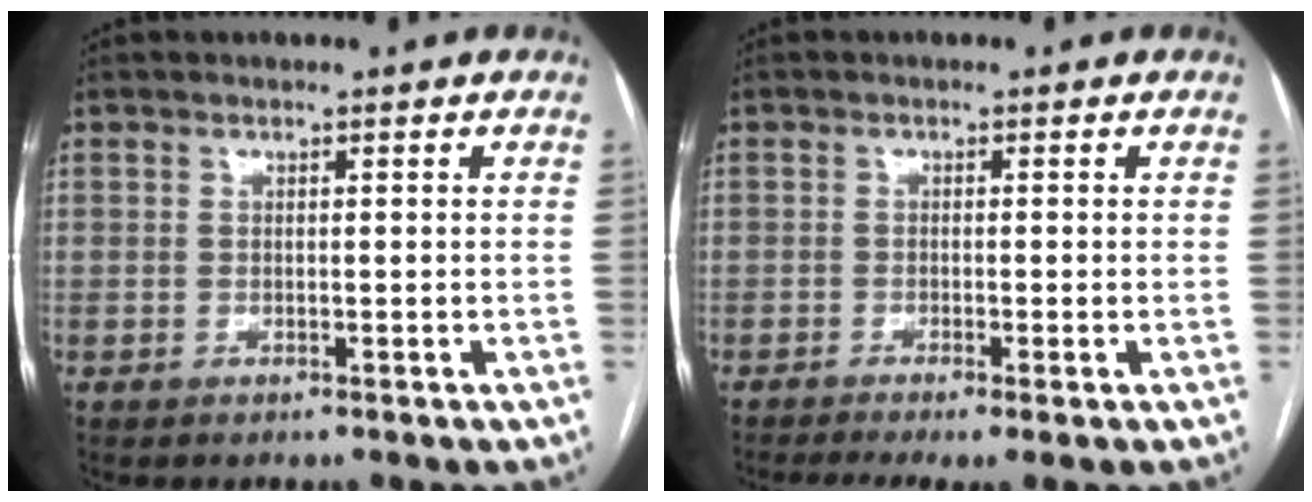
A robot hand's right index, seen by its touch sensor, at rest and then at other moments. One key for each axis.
{"total": 4.8, "fx": -3.2, "fy": 0.5, "fz": 3.6, "tx": -0.059, "ty": -0.012, "tz": -0.054}